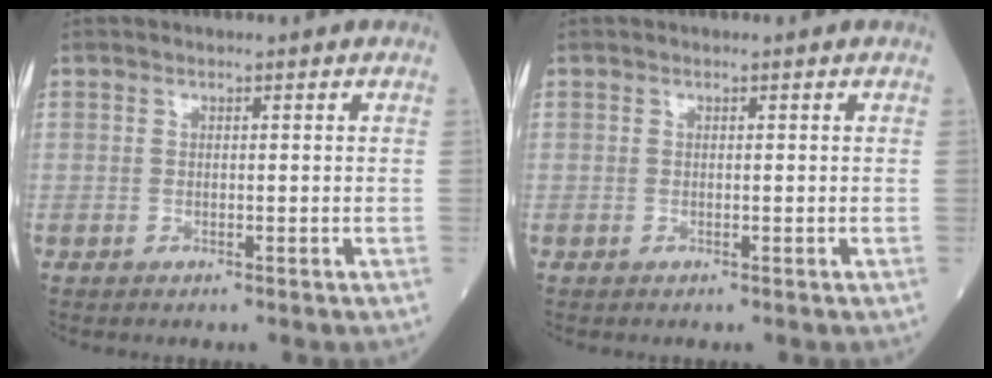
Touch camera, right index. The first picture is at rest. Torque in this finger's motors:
{"motor_torque": [0.00, 0.00, 0.00, -0.01]}